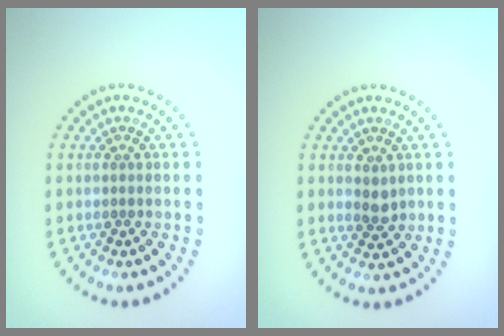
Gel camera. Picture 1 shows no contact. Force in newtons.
{"total": 1.3, "press": 1.2, "slide": 0.3}